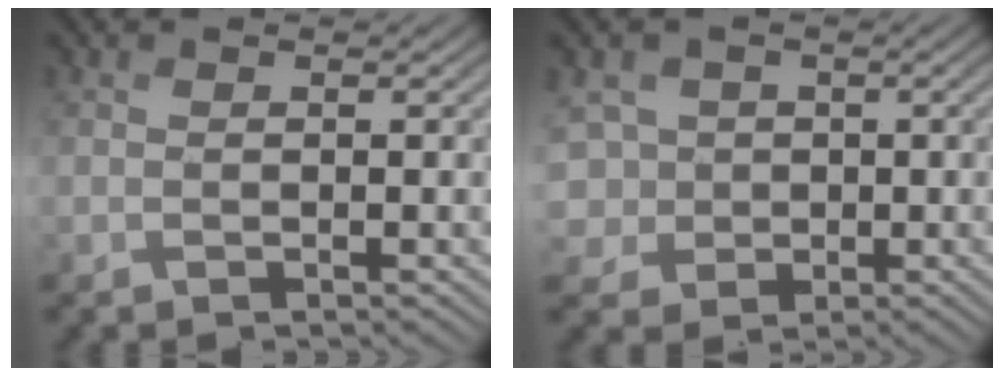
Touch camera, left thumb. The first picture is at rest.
{"total": 5.4, "force": [0.3, 5.2, 1.6], "torque": [-0.061, -0.003, -0.012]}